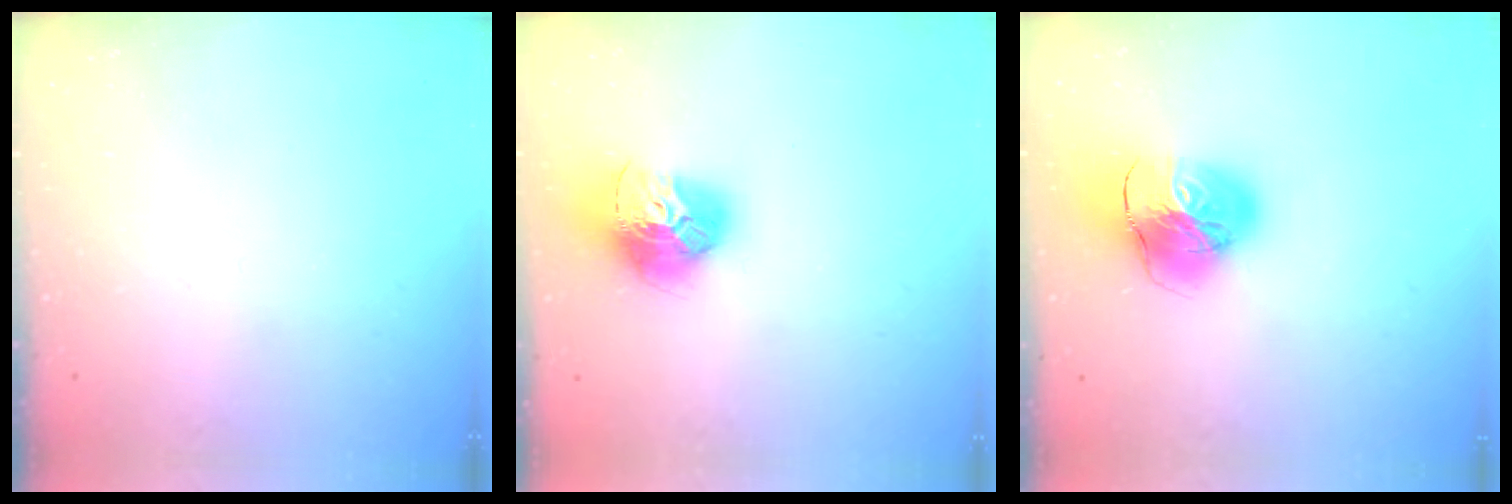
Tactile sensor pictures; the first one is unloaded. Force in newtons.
{"total": 15.9, "press": 15.9, "slide": 1.6}
{"total": 17.8, "press": 17.7, "slide": 2.1}